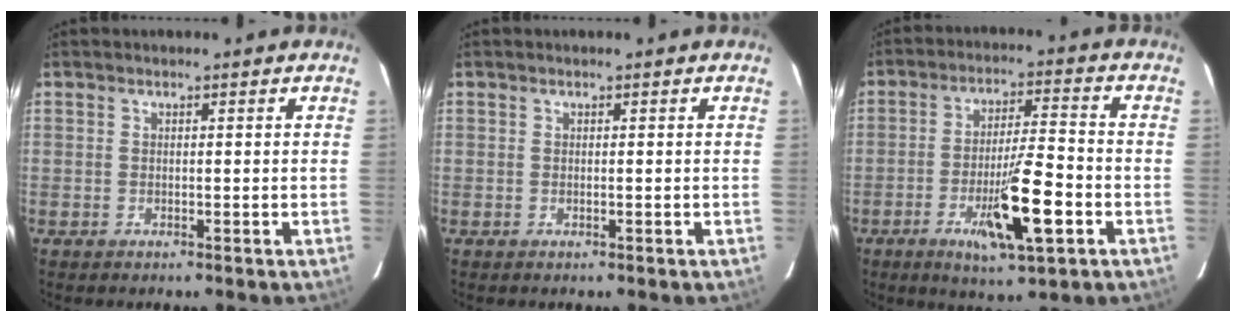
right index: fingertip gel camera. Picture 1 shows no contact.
{"total": 0.0}
{"total": 11.6, "force": [-4.4, 1.3, 10.7], "torque": [-0.183, -0.012, -0.070]}